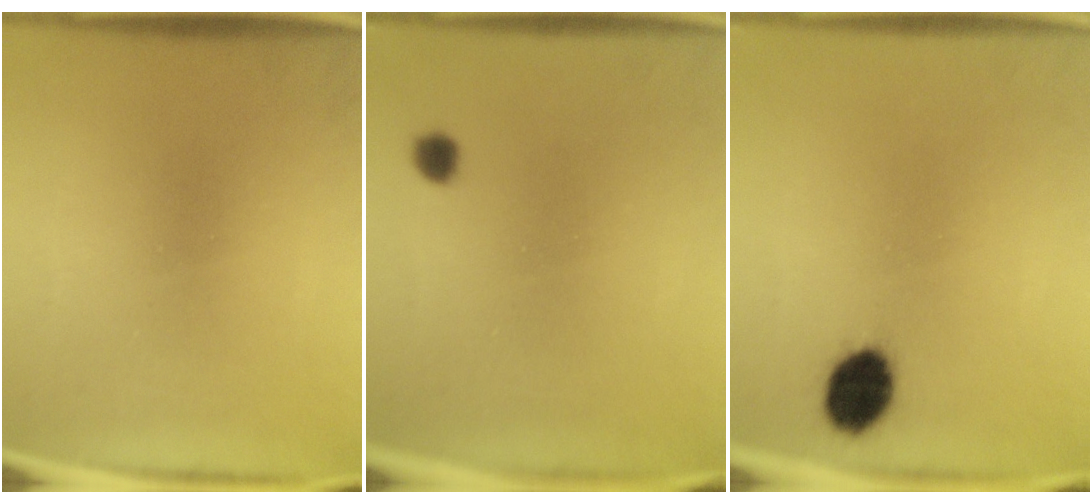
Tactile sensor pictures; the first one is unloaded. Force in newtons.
{"total": 1.7}
{"total": 8.0}